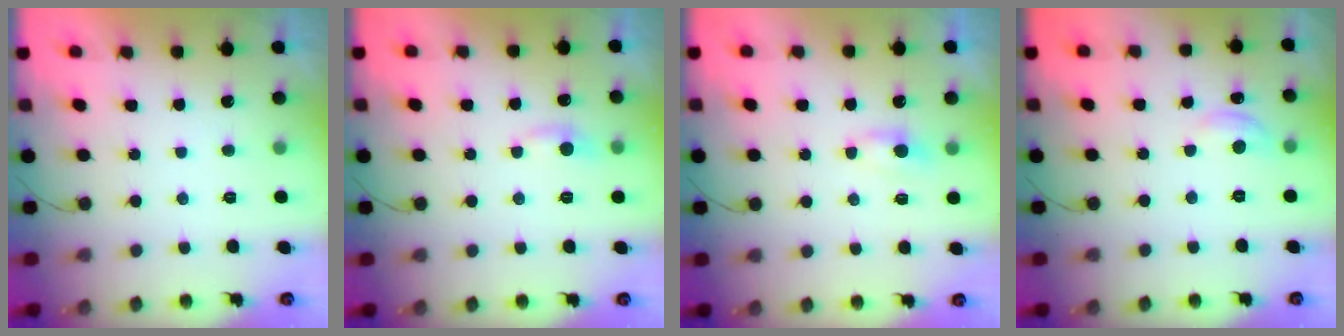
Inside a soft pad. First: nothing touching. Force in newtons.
{"total": 4.7, "press": 4.6, "slide": 0.6}
{"total": 3.8, "press": 3.8, "slide": 0.5}
{"total": 5.0, "press": 5.0, "slide": 0.2}